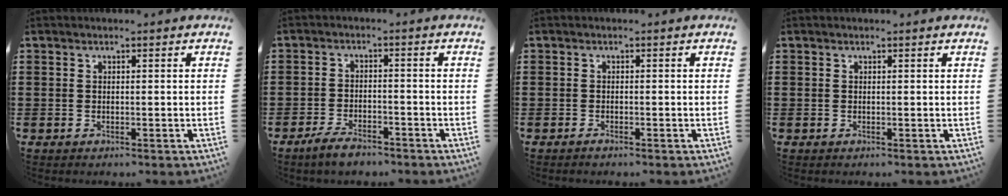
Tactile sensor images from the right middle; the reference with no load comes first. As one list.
[{"total": 3.5, "force": [-2.9, 1.0, 1.7], "torque": [-0.036, 0.007, -0.057]}, {"total": 0.6, "force": [-0.5, 0.0, 0.3], "torque": [-0.007, -0.004, -0.009]}, {"total": 0.0}]